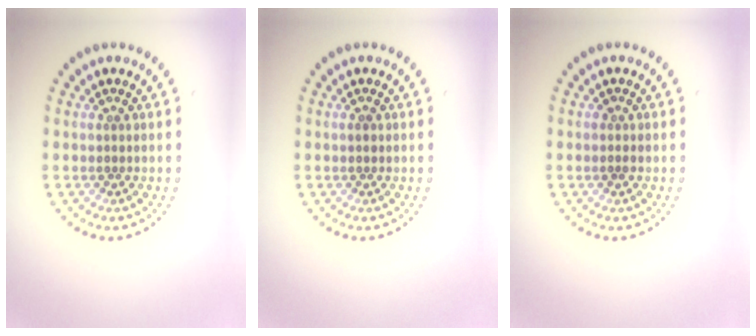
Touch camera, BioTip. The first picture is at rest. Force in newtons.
{"total": 0.6, "press": 0.6, "slide": 0.1}
{"total": 0.6, "press": 0.6, "slide": 0.1}